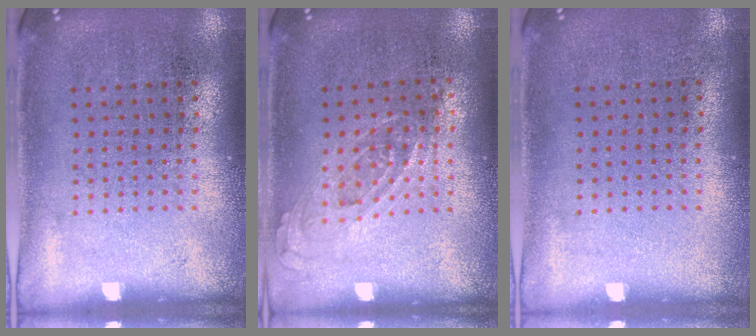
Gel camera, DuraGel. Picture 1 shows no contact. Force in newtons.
{"total": 0.7, "press": 0.6, "slide": 0.3}
{"total": 0.0}